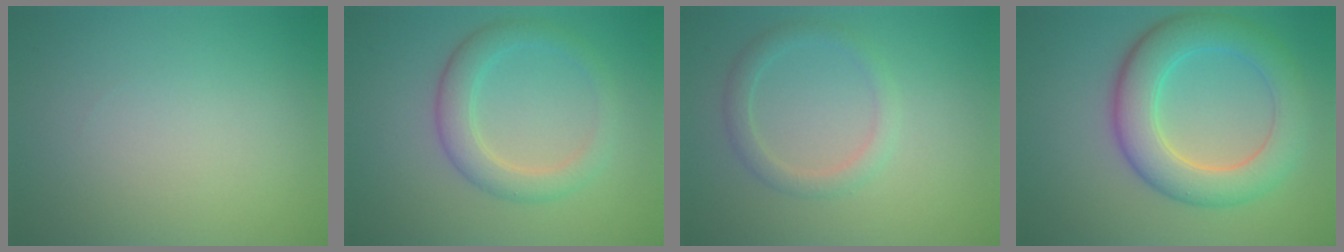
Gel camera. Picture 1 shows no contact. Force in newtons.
{"total": 3.6, "press": 3.6, "slide": 0.1}
{"total": 2.2, "press": 2.2, "slide": 0.2}
{"total": 7.0, "press": 7.0, "slide": 0.2}